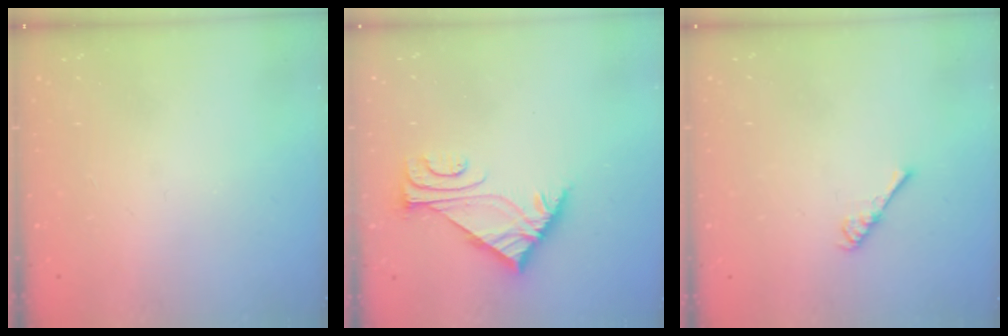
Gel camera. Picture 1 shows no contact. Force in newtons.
{"total": 5.8, "press": 5.7, "slide": 0.6}
{"total": 2.6, "press": 2.6, "slide": 0.5}